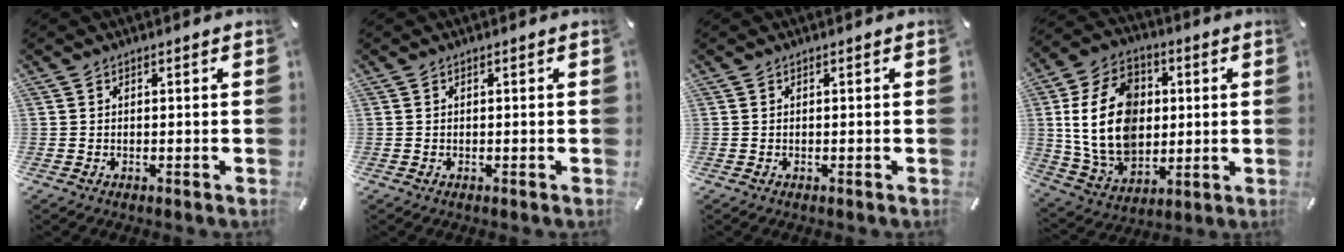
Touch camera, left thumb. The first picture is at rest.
{"total": 0.0}
{"total": 0.0}
{"total": 18.9, "force": [1.6, 14.4, 12.2], "torque": [-0.254, 0.006, 0.028]}